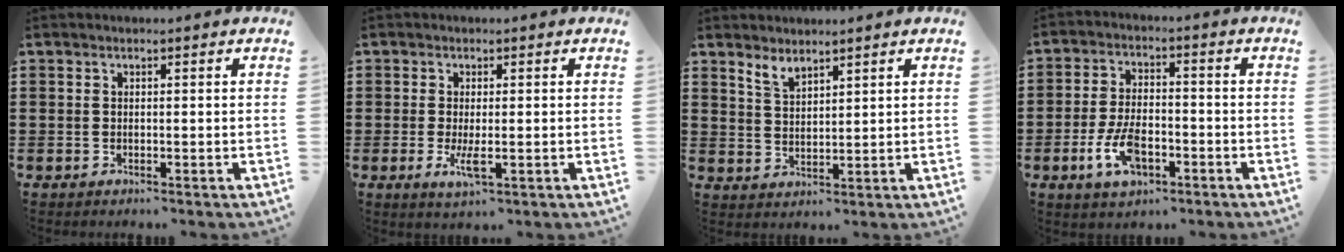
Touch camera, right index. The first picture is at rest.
{"total": 3.2, "force": [-0.6, 1.0, 2.9], "torque": [-0.063, -0.007, -0.014]}
{"total": 3.0, "force": [2.6, 0.9, 1.2], "torque": [-0.029, 0.002, 0.049]}
{"total": 7.5, "force": [-3.1, 3.5, 5.8], "torque": [-0.134, -0.003, -0.062]}